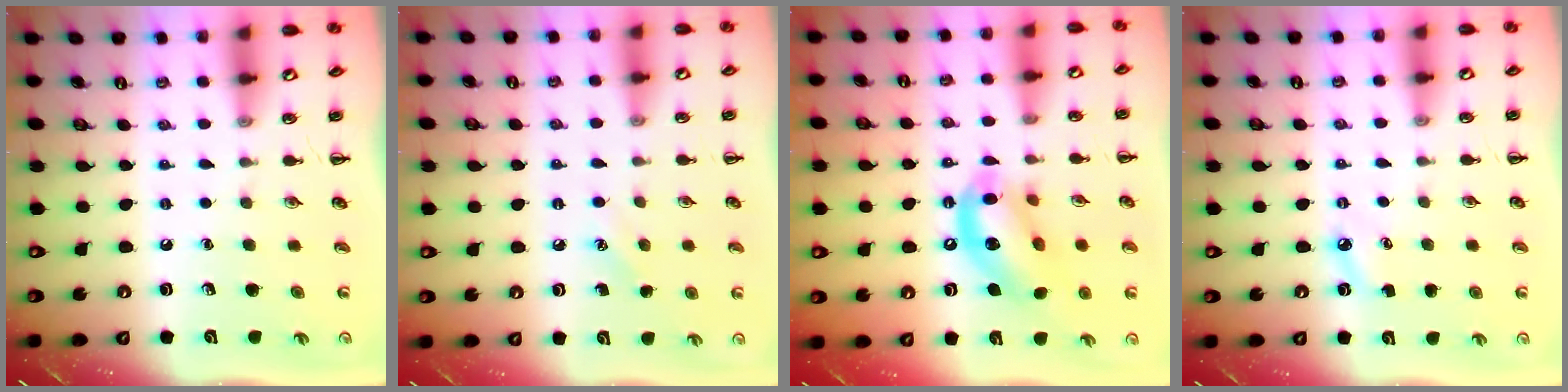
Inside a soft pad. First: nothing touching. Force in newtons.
{"total": 5.8, "press": 5.5, "slide": 1.8}
{"total": 12.8, "press": 12.3, "slide": 3.4}
{"total": 4.1, "press": 3.9, "slide": 1.5}